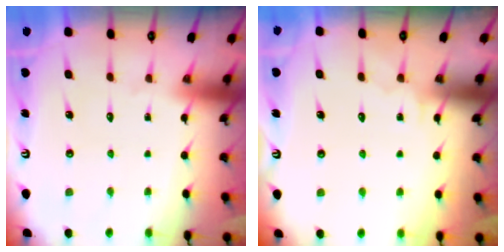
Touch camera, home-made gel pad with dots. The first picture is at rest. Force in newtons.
{"total": 2.4, "press": 2.4, "slide": 0.2}